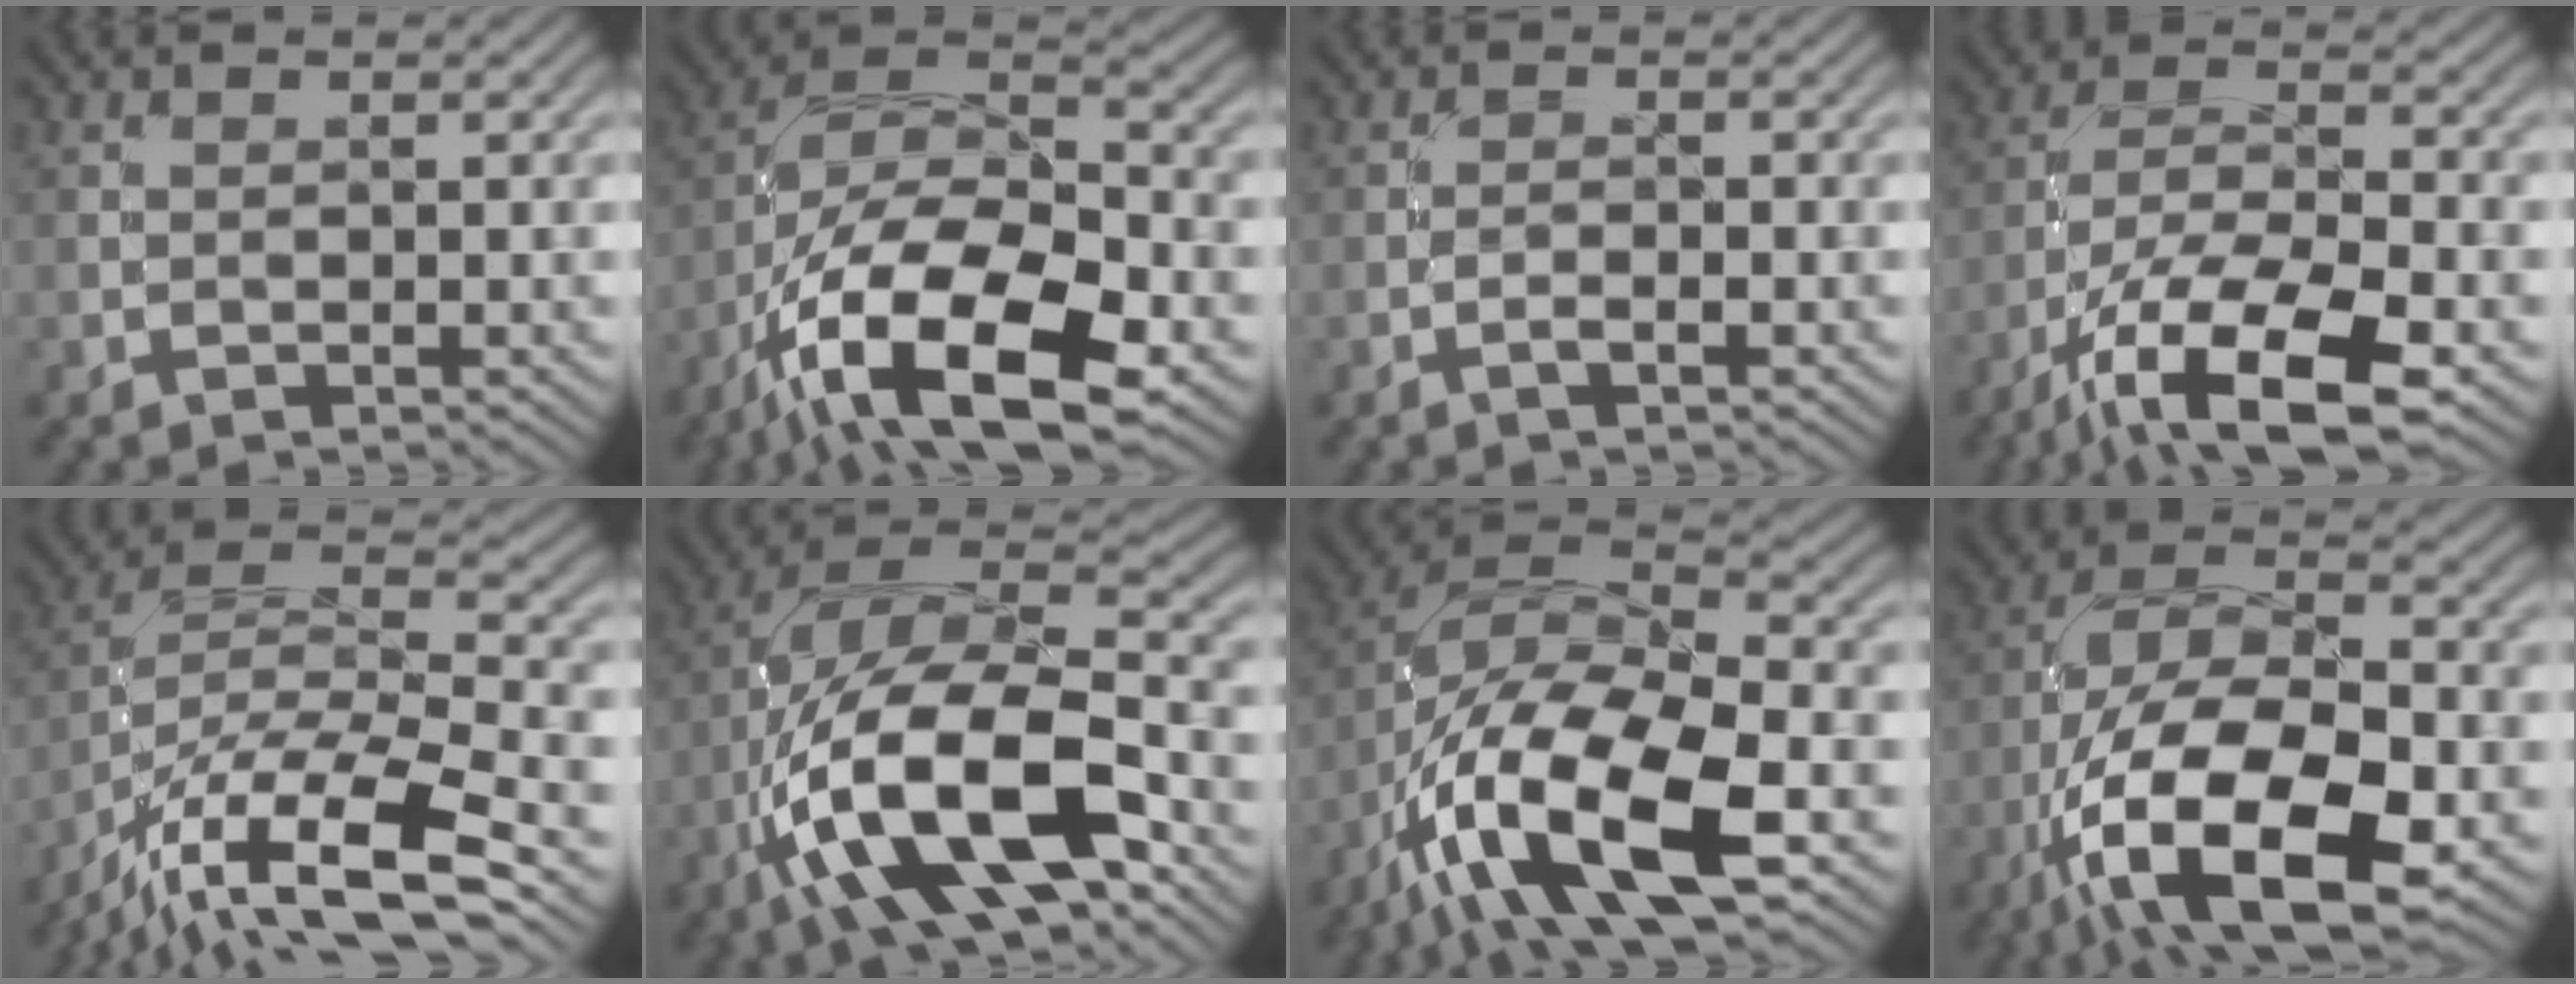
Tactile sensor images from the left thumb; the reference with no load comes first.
{"total": 17.7, "force": [-9.2, 7.6, 13.2], "torque": [-0.246, -0.022, -0.171]}
{"total": 1.3, "force": [-0.8, 0.2, 1.0], "torque": [-0.021, 0.005, -0.019]}
{"total": 14.8, "force": [-8.8, 4.8, 10.8], "torque": [-0.213, -0.015, -0.162]}
{"total": 16.5, "force": [-10.2, 5.4, 11.7], "torque": [-0.237, -0.012, -0.182]}
{"total": 17.5, "force": [-7.1, 7.1, 14.4], "torque": [-0.278, -0.002, -0.134]}
{"total": 16.9, "force": [-8.0, 6.3, 13.5], "torque": [-0.270, -0.011, -0.152]}
{"total": 18.0, "force": [-7.7, 7.6, 14.3], "torque": [-0.274, -0.020, -0.145]}